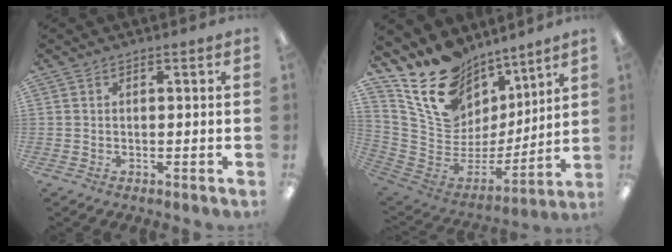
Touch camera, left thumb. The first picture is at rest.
{"total": 17.6, "force": [12.3, 11.2, 5.8], "torque": [-0.121, -0.092, 0.232]}